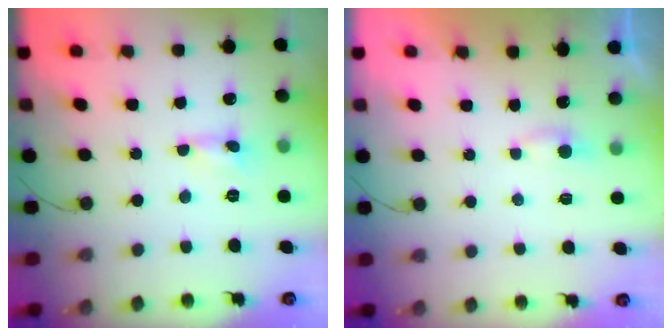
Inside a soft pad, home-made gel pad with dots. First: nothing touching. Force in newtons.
{"total": 2.3, "press": 2.3, "slide": 0.3}